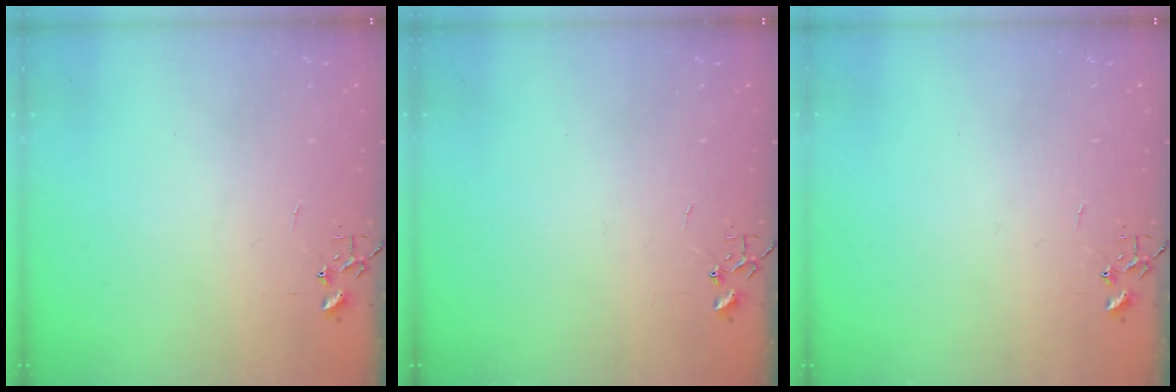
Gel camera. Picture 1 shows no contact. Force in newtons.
{"total": 0.0}
{"total": 0.0}